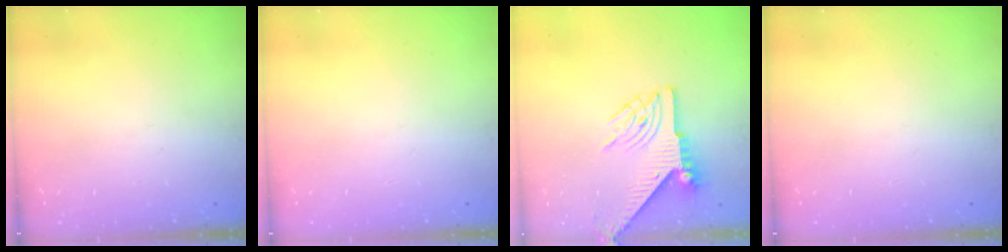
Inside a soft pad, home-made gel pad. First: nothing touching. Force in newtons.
{"total": 0.0}
{"total": 7.9, "press": 7.9, "slide": 1.0}
{"total": 0.0}